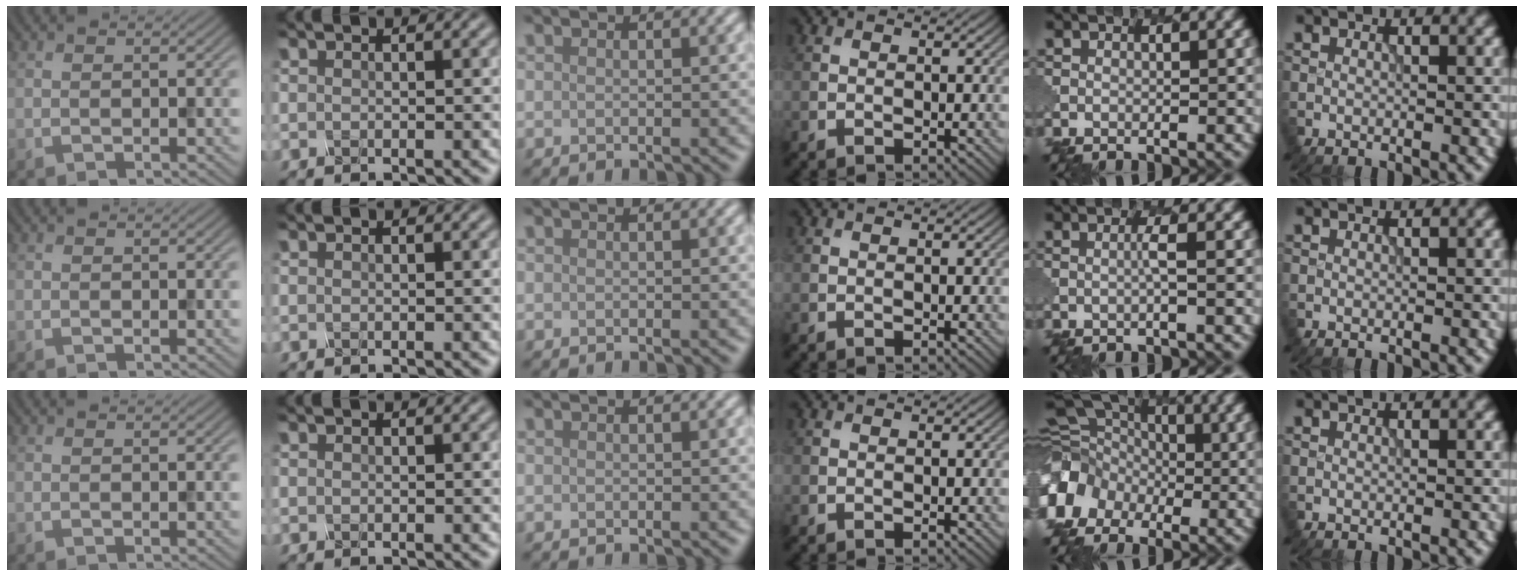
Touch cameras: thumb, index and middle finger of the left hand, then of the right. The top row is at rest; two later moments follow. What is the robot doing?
{"motion": "screw", "object": "spray bottle"}